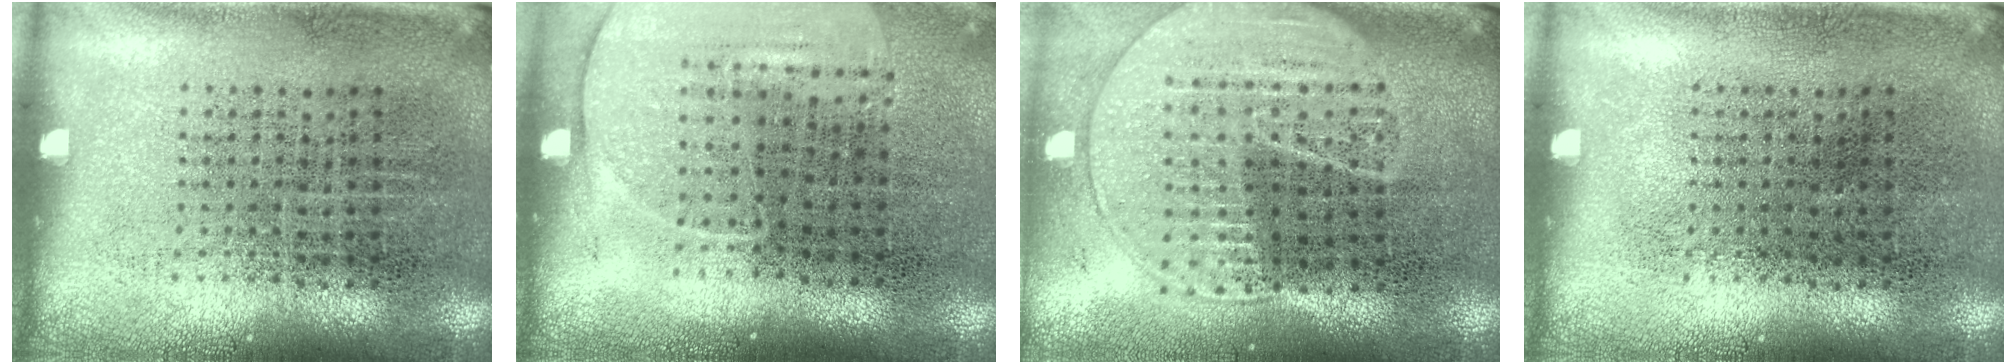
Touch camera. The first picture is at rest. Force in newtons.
{"total": 1.4, "press": 1.3, "slide": 0.4}
{"total": 2.0, "press": 1.8, "slide": 1.0}
{"total": 0.0}